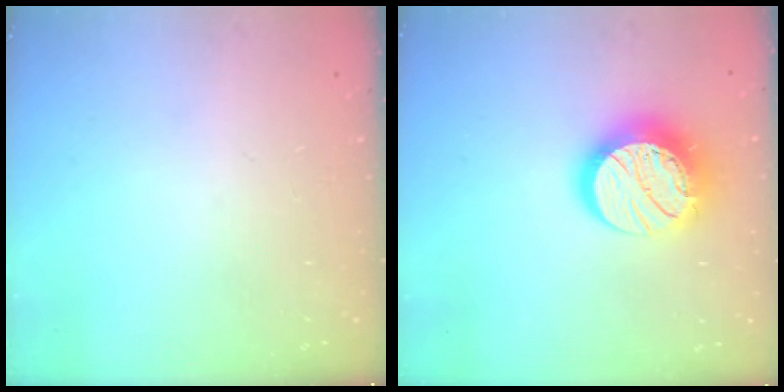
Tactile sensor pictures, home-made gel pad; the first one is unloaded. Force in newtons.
{"total": 15.4, "press": 15.4, "slide": 1.1}